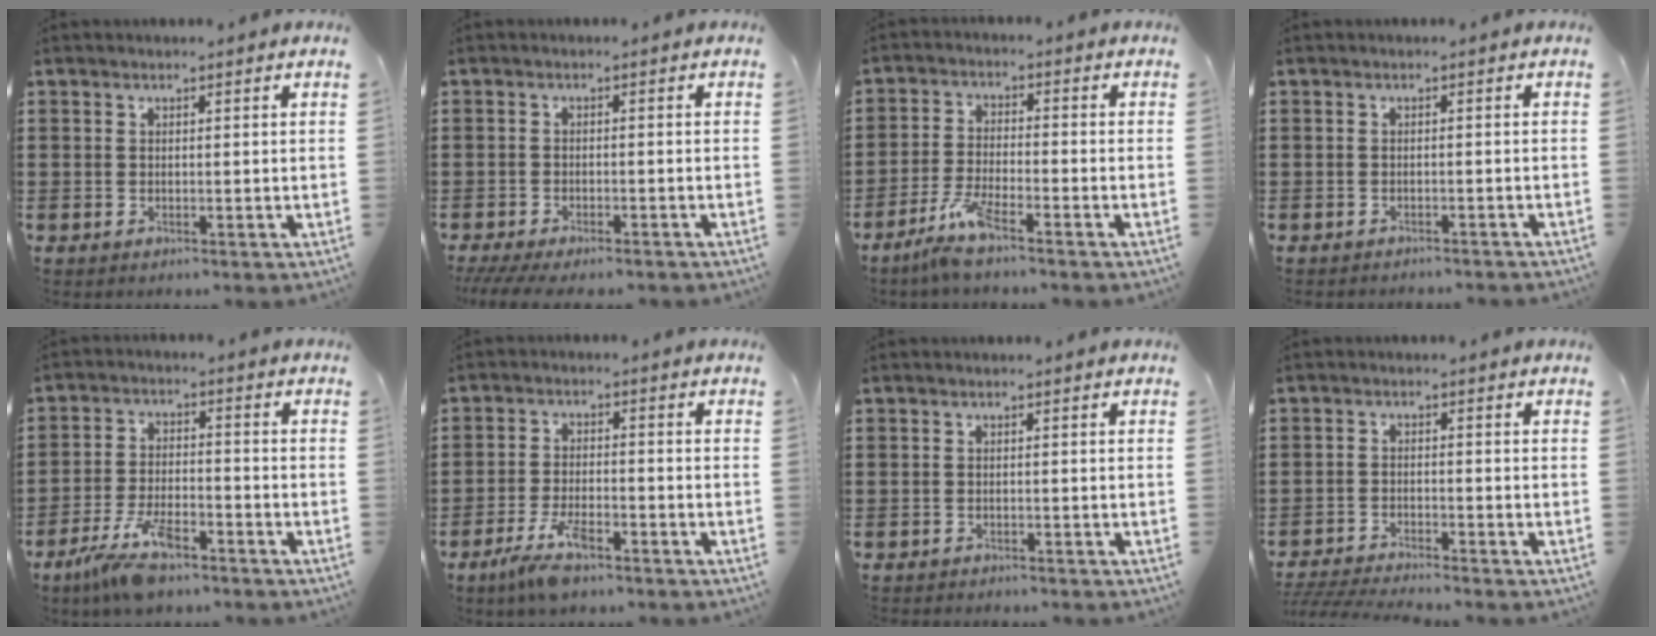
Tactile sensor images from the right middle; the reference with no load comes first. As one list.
[{"total": 2.5, "force": [-2.3, 0.2, 0.9], "torque": [-0.026, -0.002, -0.049]}, {"total": 5.3, "force": [-3.9, 0.5, 3.5], "torque": [-0.077, -0.007, -0.074]}, {"total": 0.9, "force": [-0.9, -0.1, 0.1], "torque": [-0.005, 0.000, -0.019]}, {"total": 8.1, "force": [-5.5, 2.6, 5.4], "torque": [-0.115, -0.002, -0.104]}, {"total": 6.2, "force": [-4.1, 1.8, 4.3], "torque": [-0.095, -0.004, -0.077]}, {"total": 0.8, "force": [-0.8, 0.0, 0.0], "torque": [-0.003, 0.000, -0.017]}, {"total": 3.4, "force": [-3.3, -0.1, 0.6], "torque": [-0.027, -0.009, -0.074]}]